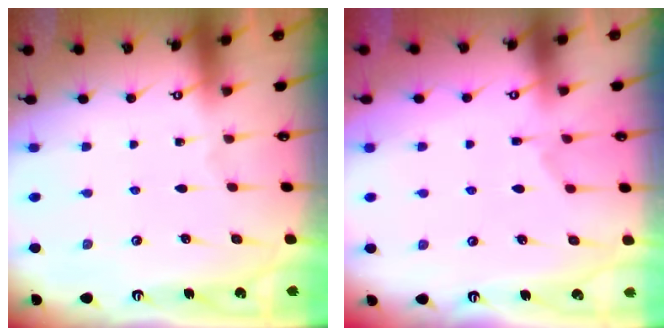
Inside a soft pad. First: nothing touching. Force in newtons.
{"total": 2.4, "press": 2.1, "slide": 1.1}